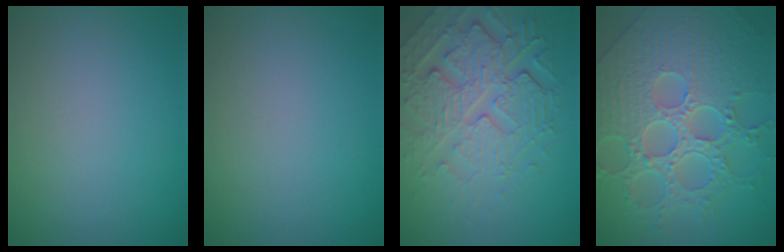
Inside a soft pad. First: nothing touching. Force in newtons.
{"total": 0.0}
{"total": 7.2, "press": 5.2, "slide": 5.0}
{"total": 9.8, "press": 7.2, "slide": 6.6}